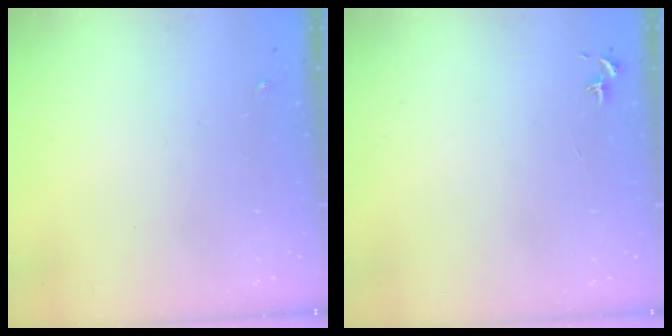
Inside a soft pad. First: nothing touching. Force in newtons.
{"total": 0.7, "press": 0.7, "slide": 0.3}